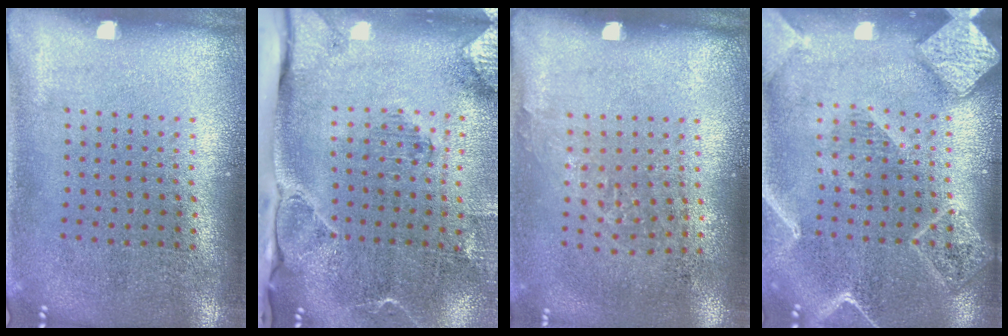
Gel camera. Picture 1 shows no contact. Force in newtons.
{"total": 3.0, "press": 2.3, "slide": 1.9}
{"total": 0.8, "press": 0.6, "slide": 0.6}
{"total": 2.3, "press": 2.2, "slide": 0.3}